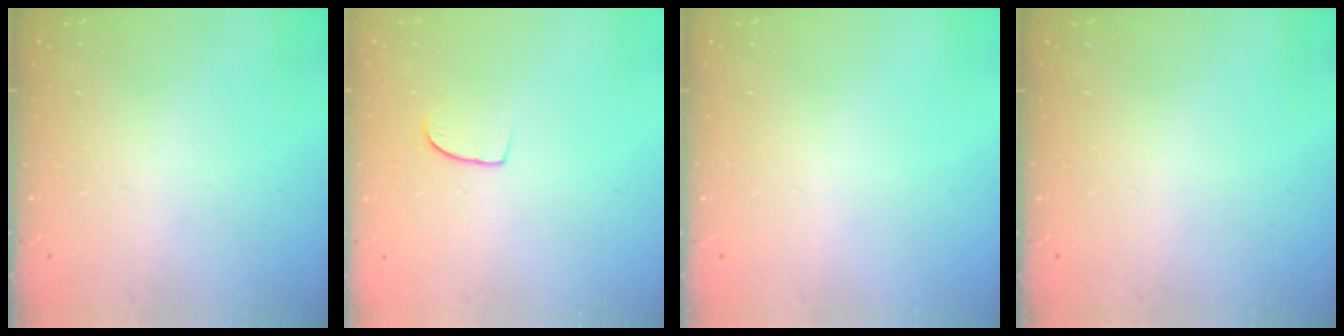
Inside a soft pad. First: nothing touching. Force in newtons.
{"total": 6.1, "press": 6.1, "slide": 0.4}
{"total": 0.0}
{"total": 0.0}